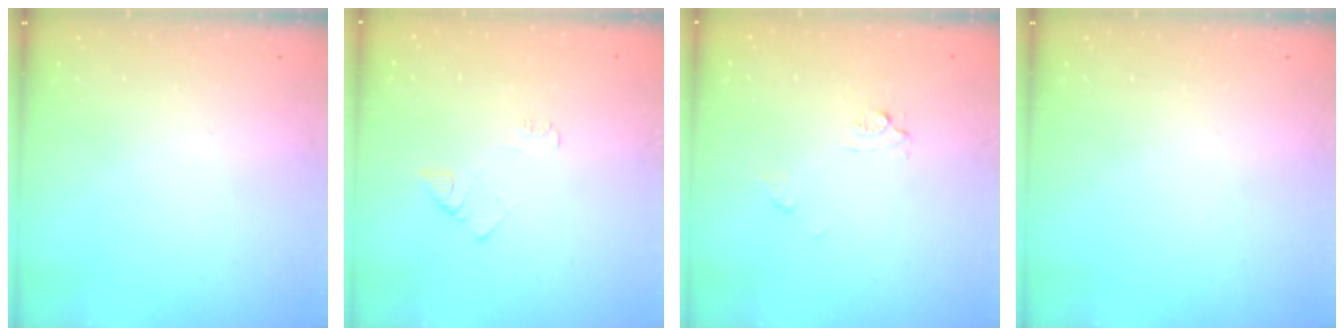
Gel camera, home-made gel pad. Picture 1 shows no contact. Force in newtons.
{"total": 3.8, "press": 3.7, "slide": 0.5}
{"total": 6.0, "press": 5.9, "slide": 0.5}
{"total": 0.0}